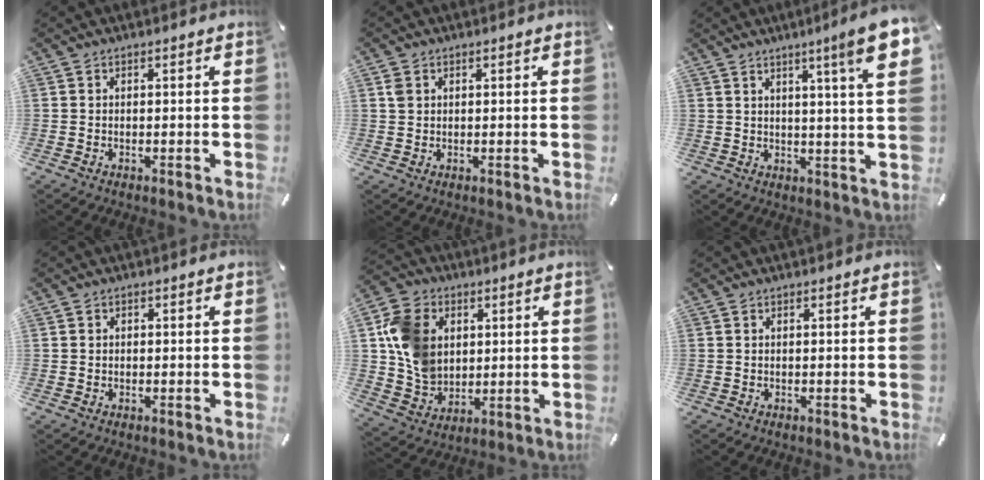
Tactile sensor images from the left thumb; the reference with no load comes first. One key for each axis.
{"total": 1.8, "fx": 0.6, "fy": 1.6, "fz": 0.4, "tx": -0.003, "ty": 0.001, "tz": 0.009}
{"total": 10.8, "fx": 5.6, "fy": 0.5, "fz": 9.2, "tx": -0.133, "ty": -0.028, "tz": 0.083}
{"total": 0.8, "fx": -0.1, "fy": 0.8, "fz": -0.2, "tx": 0.004, "ty": 0.006, "tz": -0.004}
{"total": 12.5, "fx": 2.7, "fy": 10.8, "fz": 5.5, "tx": -0.127, "ty": 0.008, "tz": 0.057}
{"total": 0.0}